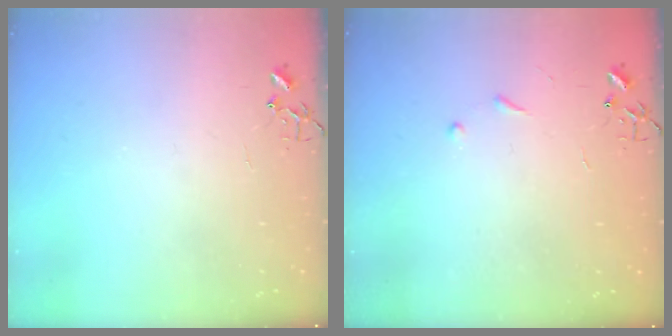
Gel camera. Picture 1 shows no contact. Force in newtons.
{"total": 5.1, "press": 5.0, "slide": 0.6}